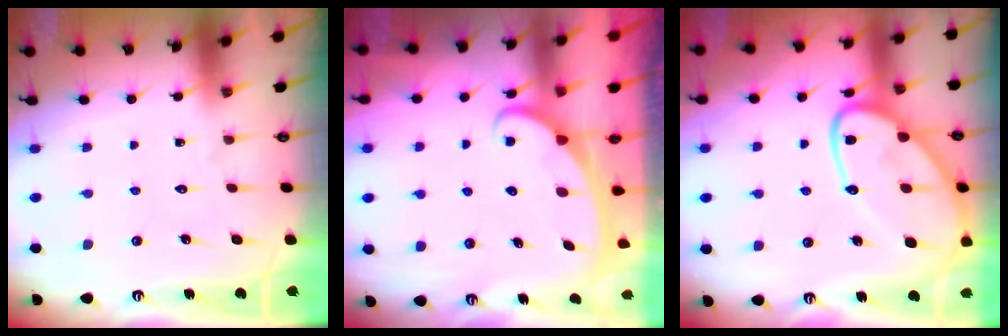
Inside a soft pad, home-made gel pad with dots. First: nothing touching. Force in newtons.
{"total": 2.4, "press": 2.4, "slide": 0.4}
{"total": 18.4, "press": 18.3, "slide": 1.7}